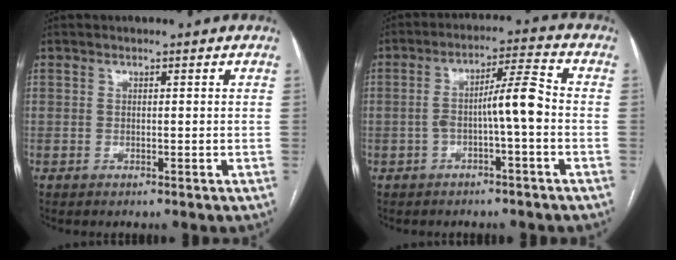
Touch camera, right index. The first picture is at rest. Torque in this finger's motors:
{"motor_torque": [0.48, 0.11, 0.19, 0.11]}